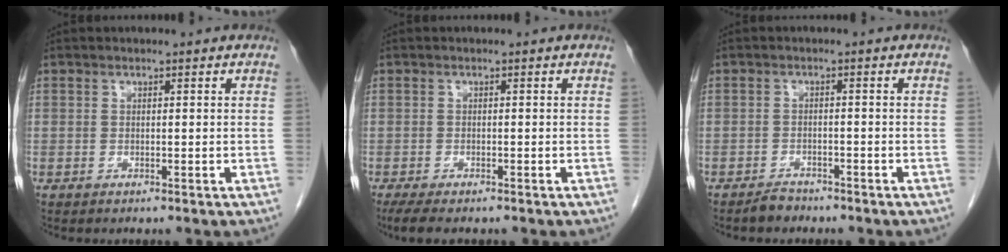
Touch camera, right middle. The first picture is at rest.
{"total": 4.7, "force": [-3.6, 1.3, 2.7], "torque": [-0.046, -0.013, -0.052]}
{"total": 2.0, "force": [-1.9, 0.7, 0.4], "torque": [-0.016, -0.003, -0.029]}